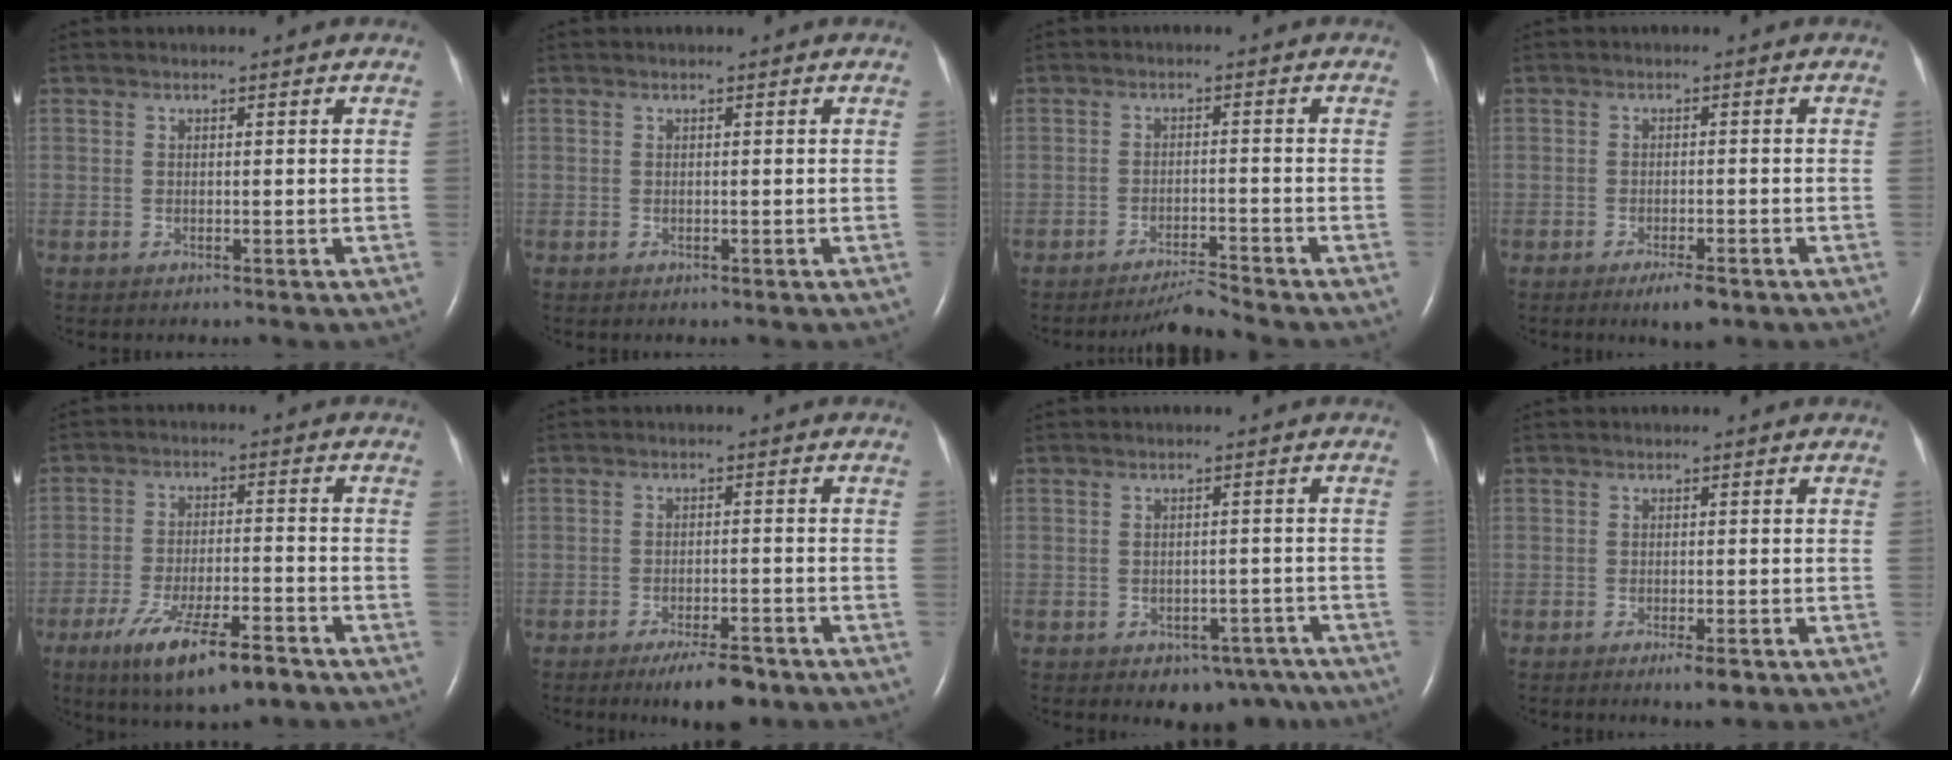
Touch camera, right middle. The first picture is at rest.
{"total": 0.0}
{"total": 3.5, "force": [-3.3, -1.3, 0.3], "torque": [-0.007, -0.016, -0.057]}
{"total": 3.6, "force": [-2.4, 0.8, 2.6], "torque": [-0.044, -0.004, -0.034]}
{"total": 11.9, "force": [-7.7, 2.7, 8.8], "torque": [-0.158, -0.019, -0.122]}
{"total": 6.0, "force": [-4.4, 1.5, 3.9], "torque": [-0.062, -0.005, -0.065]}
{"total": 5.9, "force": [-4.1, 3.6, 2.0], "torque": [-0.012, 0.016, -0.048]}
{"total": 2.4, "force": [-1.4, 0.4, 1.9], "torque": [-0.028, -0.003, -0.018]}